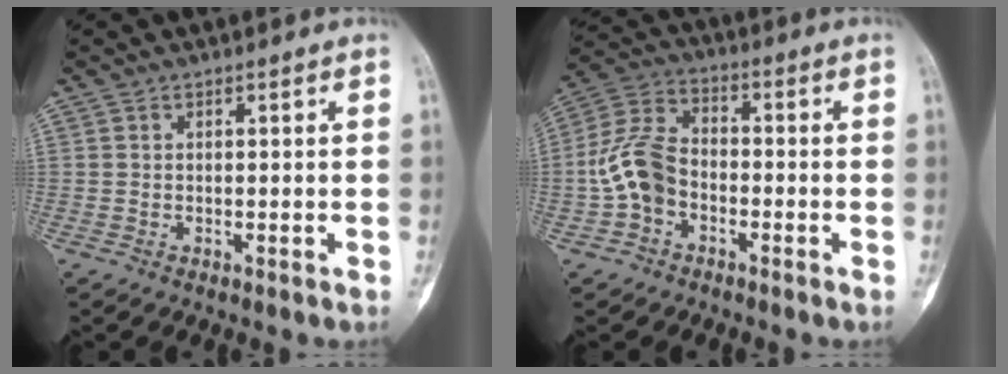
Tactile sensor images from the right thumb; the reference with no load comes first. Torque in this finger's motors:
{"motor_torque": [0.28, 0.29, 0.16, -0.13, 0.06]}